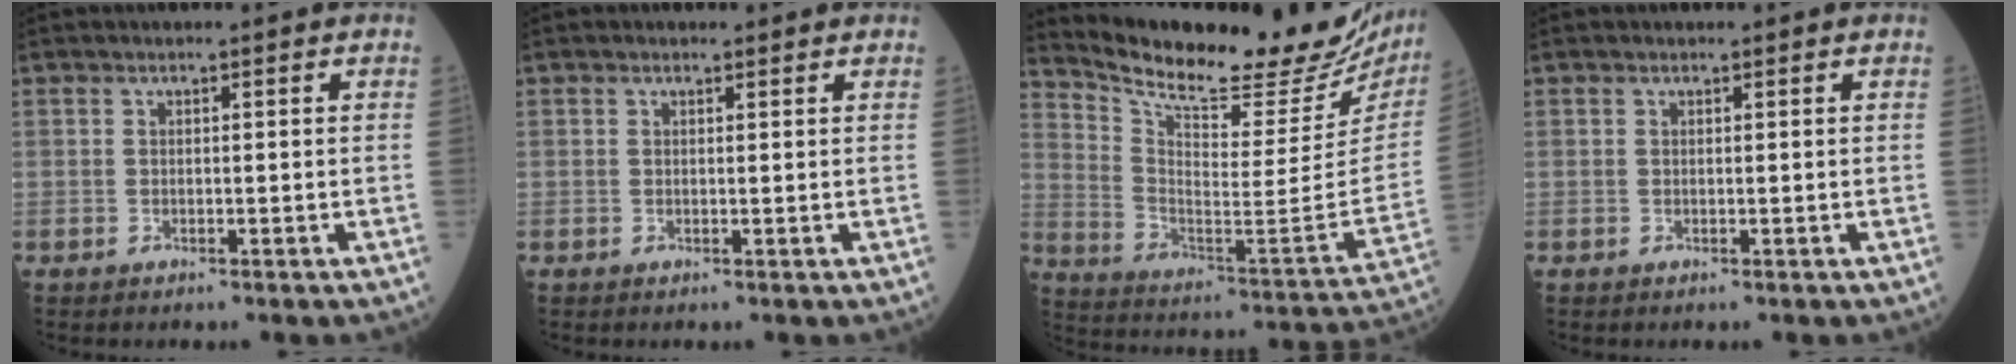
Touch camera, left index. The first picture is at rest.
{"total": 0.6, "force": [0.5, 0.3, 0.2], "torque": [-0.013, 0.000, 0.006]}
{"total": 27.2, "force": [24.0, 5.6, 11.6], "torque": [-0.199, -0.070, 0.331]}
{"total": 0.0}